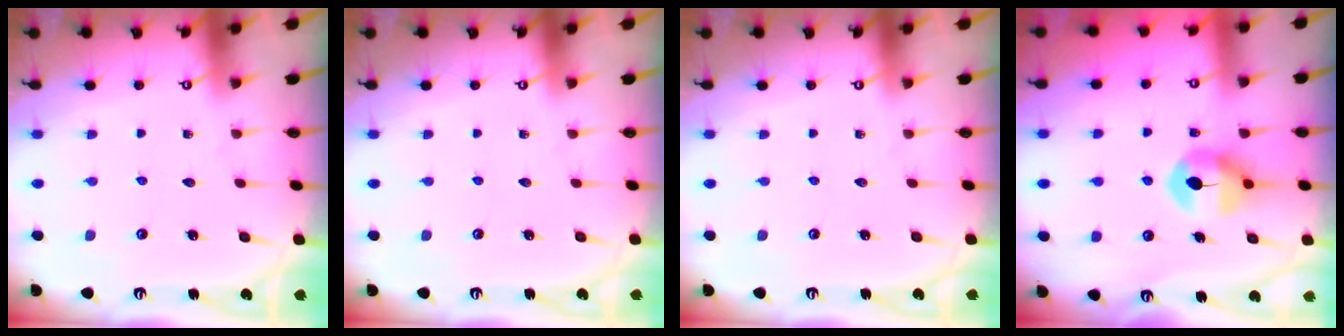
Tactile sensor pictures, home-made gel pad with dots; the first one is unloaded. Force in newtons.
{"total": 0.0}
{"total": 0.0}
{"total": 8.5, "press": 8.5, "slide": 0.5}